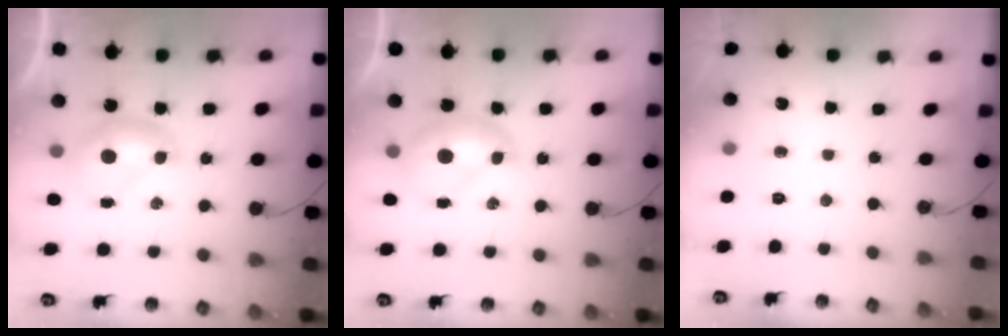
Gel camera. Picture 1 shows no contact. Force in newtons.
{"total": 1.6, "press": 1.5, "slide": 0.2}
{"total": 0.0}